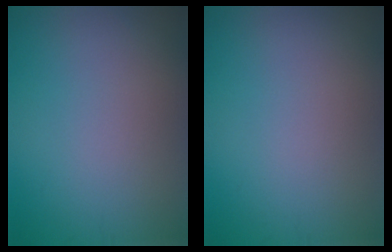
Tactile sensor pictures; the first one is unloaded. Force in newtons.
{"total": 0.0}